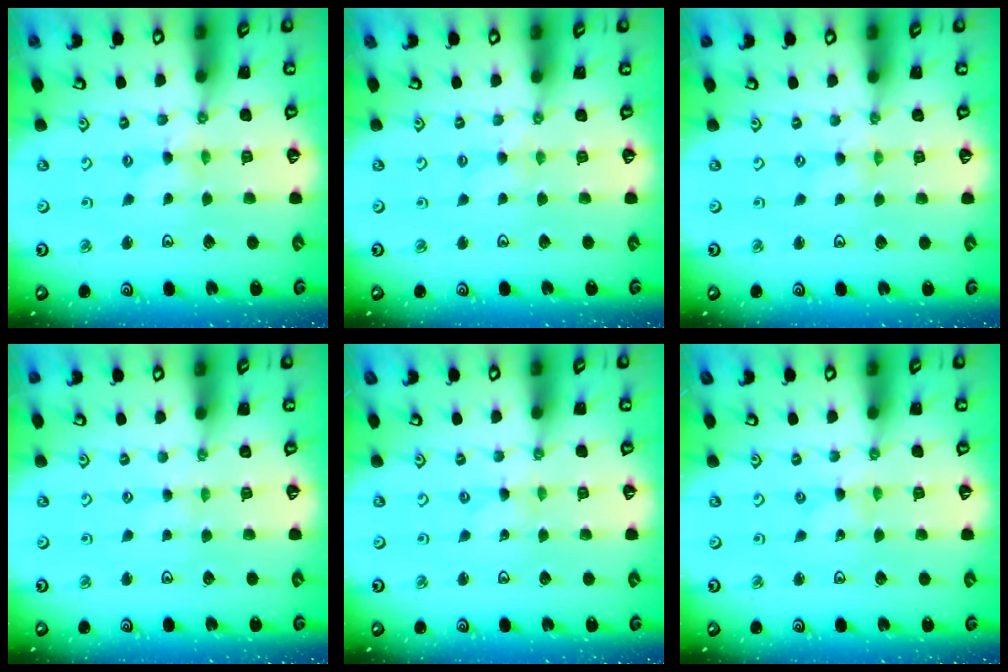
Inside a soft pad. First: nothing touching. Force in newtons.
{"total": 2.7, "press": 2.6, "slide": 0.4}
{"total": 0.0}
{"total": 0.0}
{"total": 0.0}
{"total": 0.0}